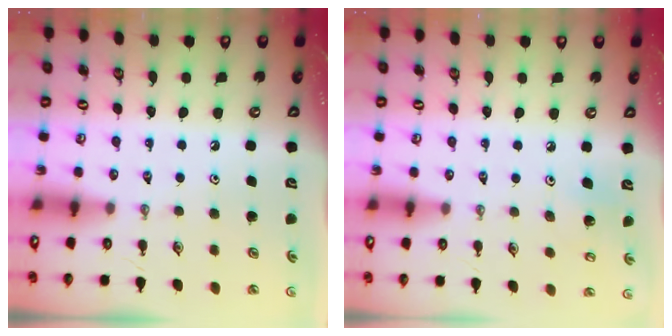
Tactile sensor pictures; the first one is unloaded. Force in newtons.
{"total": 6.4, "press": 6.3, "slide": 0.7}